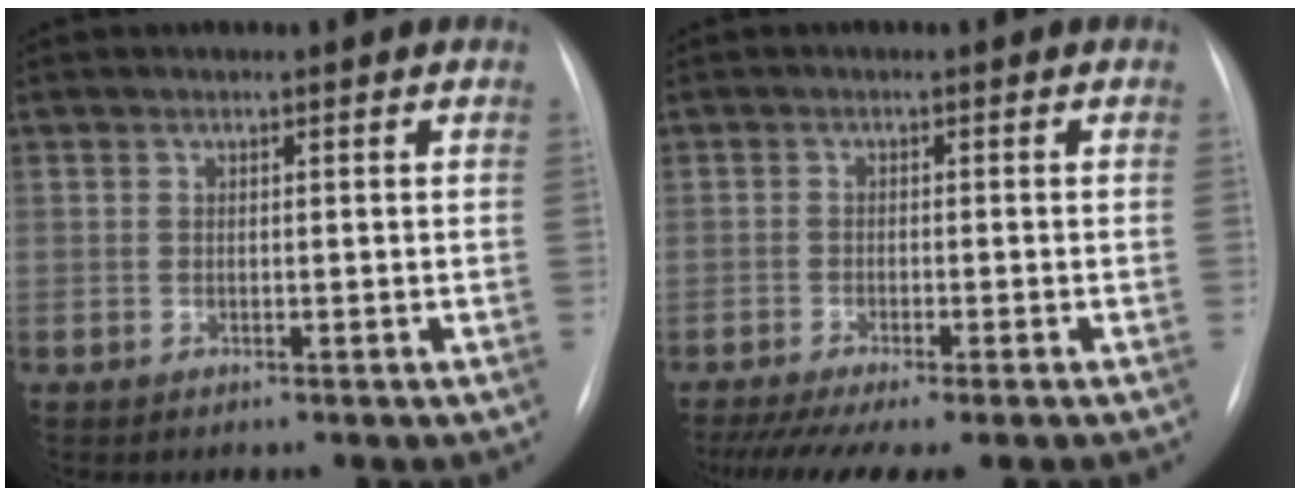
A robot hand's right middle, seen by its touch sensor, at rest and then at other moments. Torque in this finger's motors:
{"motor_torque": [1.15, -0.99, 0.48, 0.09]}